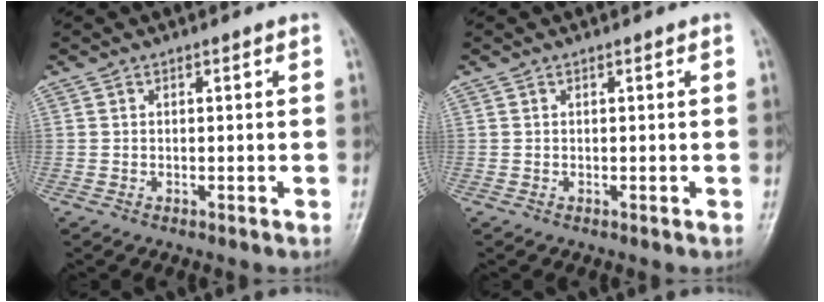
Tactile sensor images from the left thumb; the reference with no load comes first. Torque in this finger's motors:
{"motor_torque": [-0.01, 0.02, -0.15, -0.13, 0.00]}